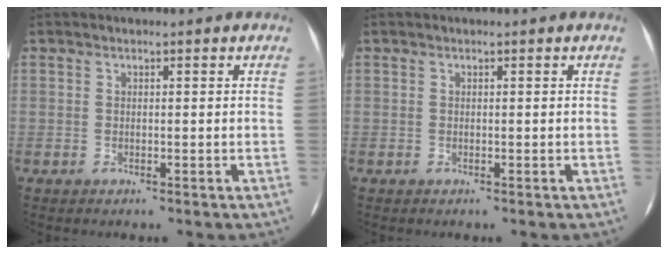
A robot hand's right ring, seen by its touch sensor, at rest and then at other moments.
{"total": 0.0}